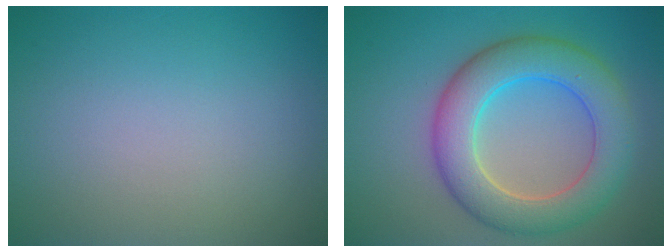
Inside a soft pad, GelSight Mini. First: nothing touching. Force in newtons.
{"total": 7.4, "press": 7.3, "slide": 0.5}